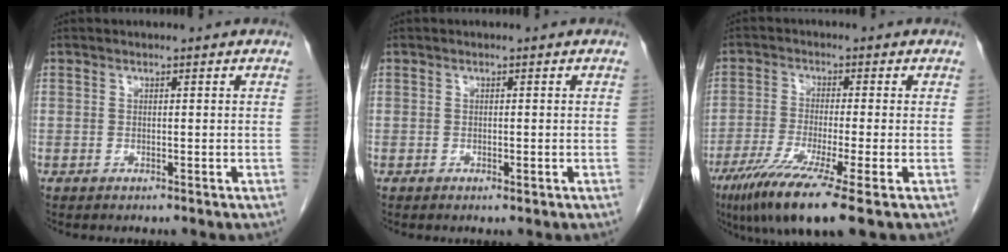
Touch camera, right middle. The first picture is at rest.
{"total": 0.6, "force": [-0.3, 0.2, 0.5], "torque": [-0.009, -0.002, -0.002]}
{"total": 10.8, "force": [-6.3, -0.4, 8.8], "torque": [-0.161, -0.032, -0.108]}